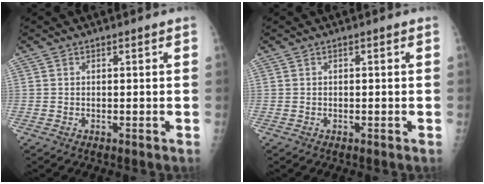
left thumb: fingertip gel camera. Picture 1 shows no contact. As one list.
[{"total": 0.0}]